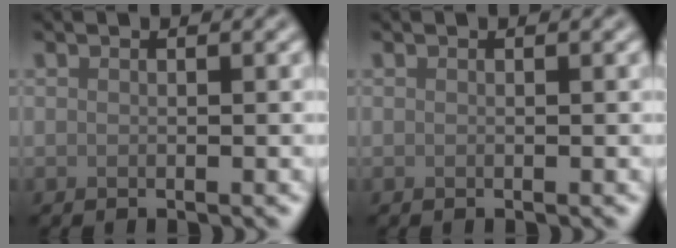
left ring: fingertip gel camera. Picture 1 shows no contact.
{"total": 0.0}